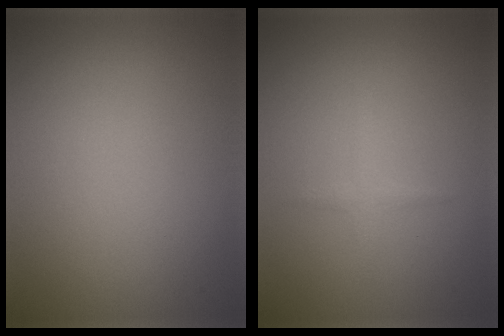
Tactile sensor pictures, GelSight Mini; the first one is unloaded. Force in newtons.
{"total": 1.1, "press": 1.1, "slide": 0.1}